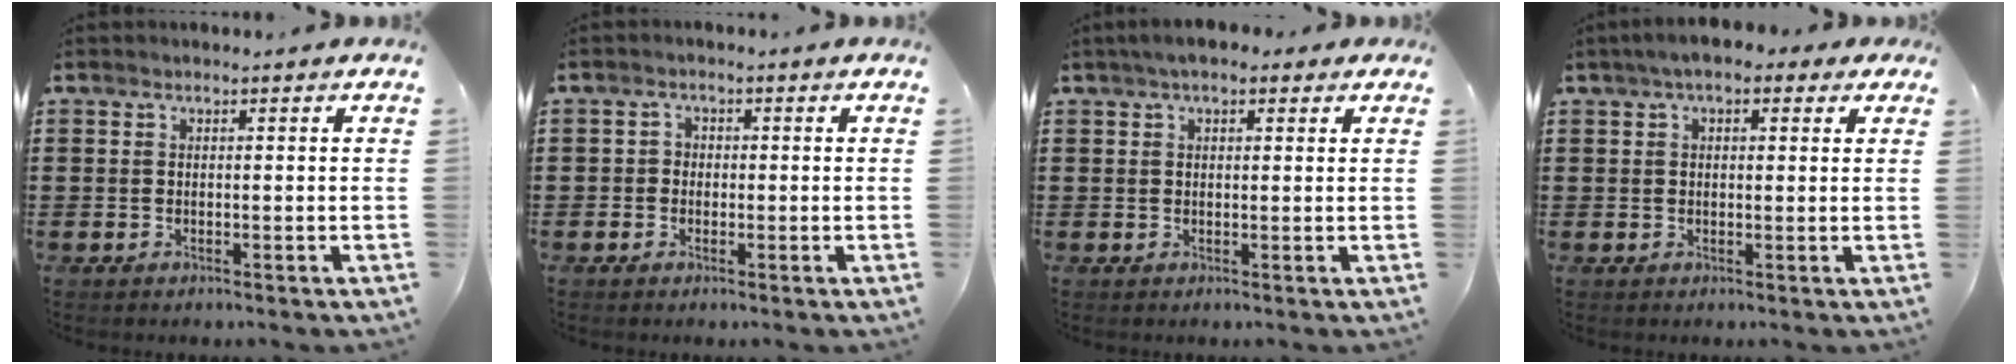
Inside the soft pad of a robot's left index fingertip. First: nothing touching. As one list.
[{"total": 1.4, "force": [-0.5, 1.3, 0.2], "torque": [-0.009, 0.005, -0.013]}, {"total": 3.0, "force": [1.9, 1.5, 1.8], "torque": [-0.042, 0.010, 0.035]}, {"total": 3.7, "force": [2.3, 1.7, 2.3], "torque": [-0.054, 0.008, 0.040]}]